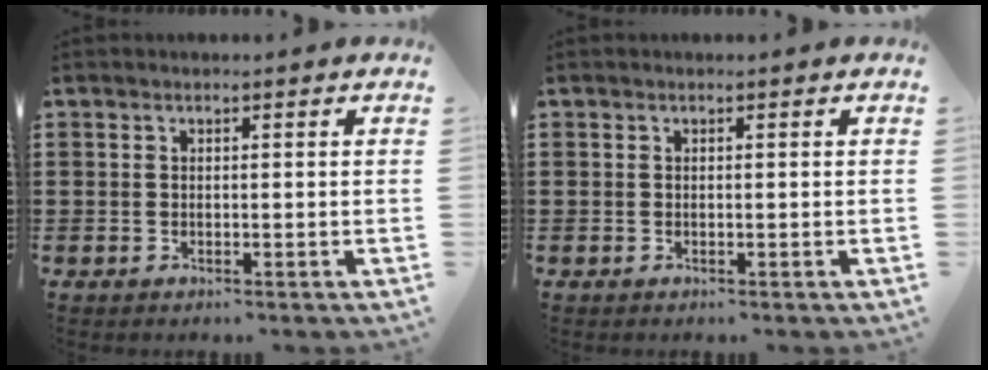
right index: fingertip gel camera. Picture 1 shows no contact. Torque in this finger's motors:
{"motor_torque": [0.00, 0.00, 0.03, 0.00]}